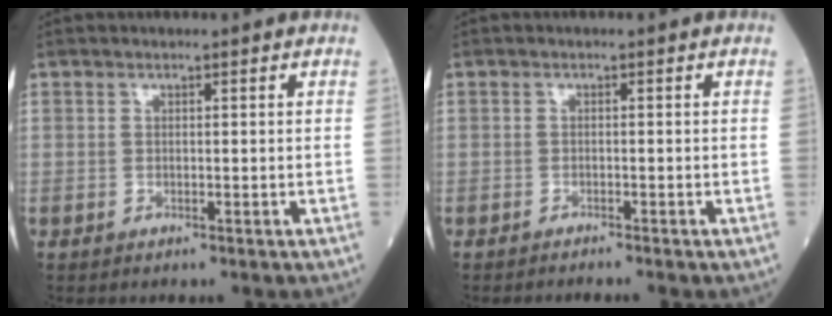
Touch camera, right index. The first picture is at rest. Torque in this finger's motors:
{"motor_torque": [-0.19, -0.35, 0.04, 0.00]}